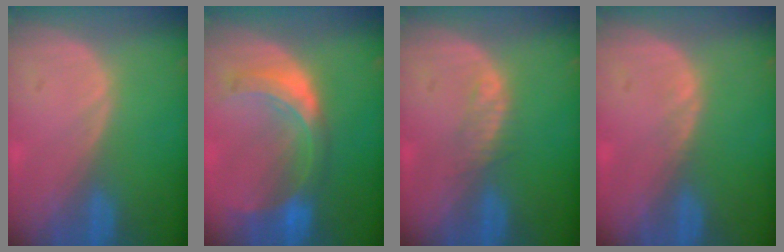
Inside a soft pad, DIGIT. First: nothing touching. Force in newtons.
{"total": 8.2, "press": 7.3, "slide": 3.8}
{"total": 1.8, "press": 1.8, "slide": 0.1}
{"total": 0.7, "press": 0.6, "slide": 0.3}